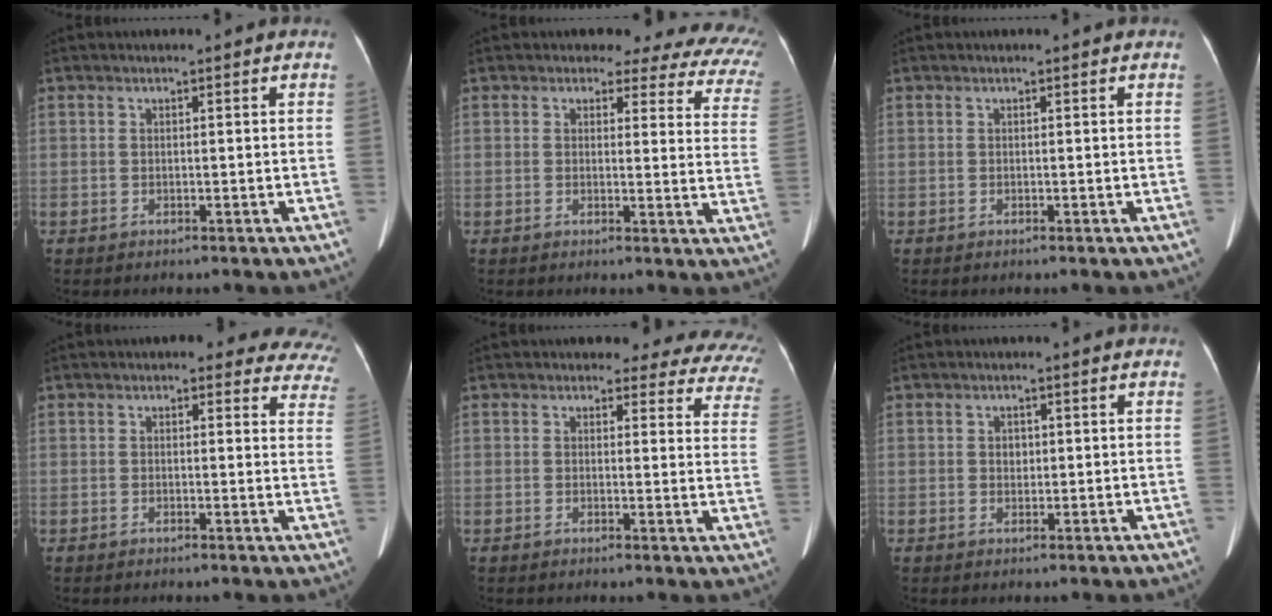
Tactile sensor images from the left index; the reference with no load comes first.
{"total": 14.3, "force": [11.5, 5.7, 6.4], "torque": [-0.048, -0.027, 0.092]}
{"total": 0.0}
{"total": 13.9, "force": [12.4, 4.9, 3.9], "torque": [0.007, -0.027, 0.096]}
{"total": 15.7, "force": [14.4, 5.1, 3.4], "torque": [0.002, -0.065, 0.117]}
{"total": 1.5, "force": [0.2, 1.2, 0.8], "torque": [-0.018, 0.005, 0.006]}